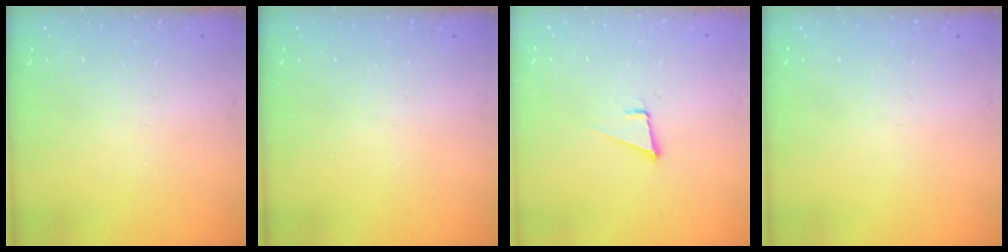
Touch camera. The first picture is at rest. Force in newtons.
{"total": 0.0}
{"total": 3.6, "press": 2.7, "slide": 2.4}
{"total": 0.0}